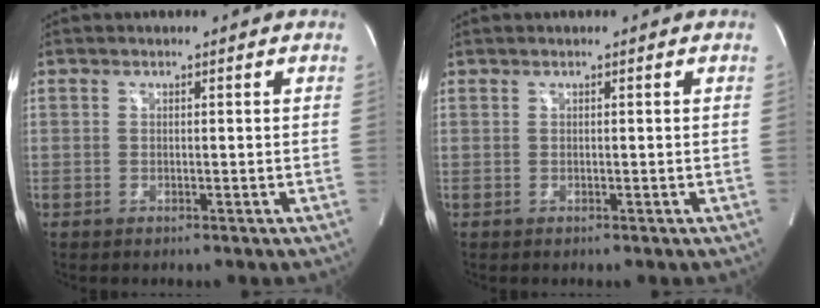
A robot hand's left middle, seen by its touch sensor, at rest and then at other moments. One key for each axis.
{"total": 0.0}